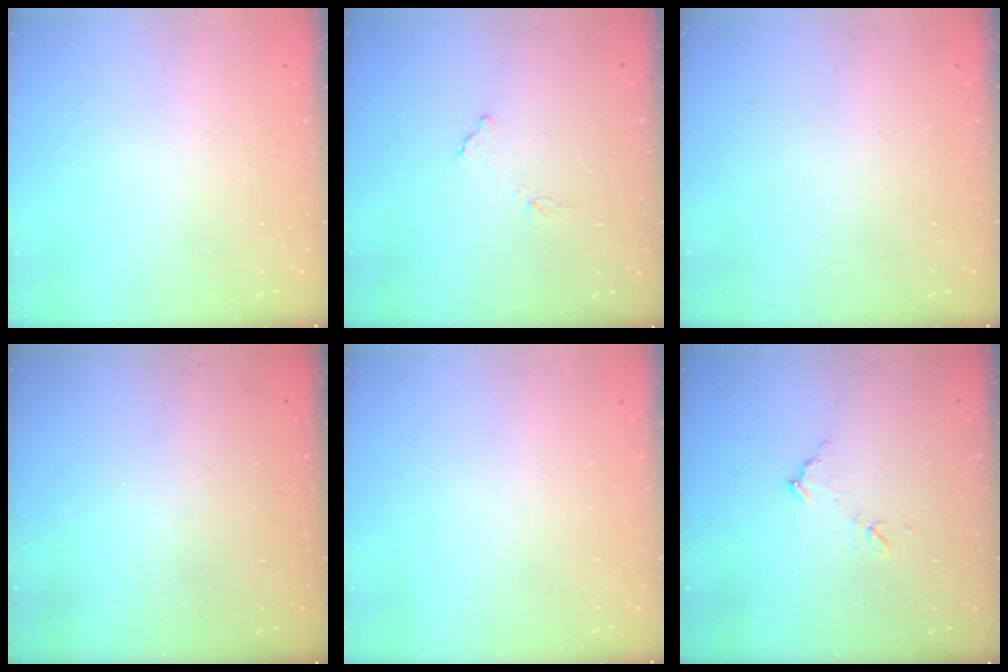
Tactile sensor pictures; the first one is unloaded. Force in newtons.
{"total": 6.9, "press": 6.9, "slide": 0.3}
{"total": 0.0}
{"total": 3.2, "press": 3.2, "slide": 0.1}
{"total": 0.0}
{"total": 7.0, "press": 7.0, "slide": 0.3}